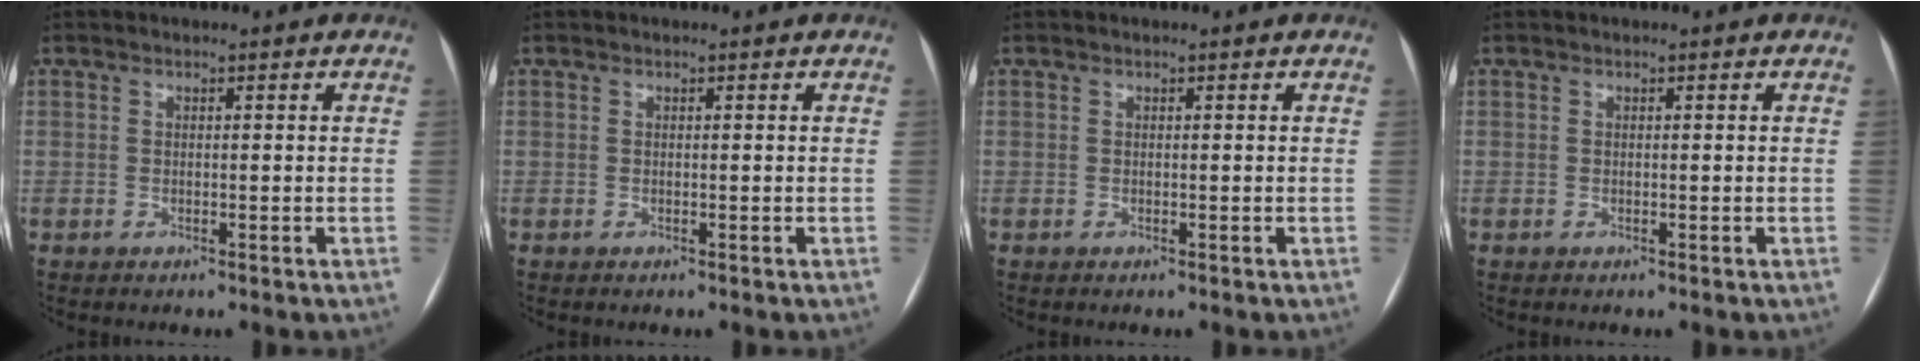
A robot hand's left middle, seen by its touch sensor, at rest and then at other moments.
{"total": 0.0}
{"total": 0.0}
{"total": 0.0}